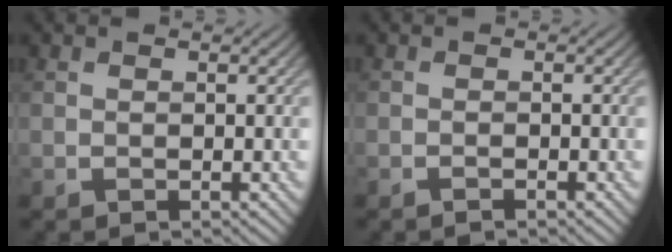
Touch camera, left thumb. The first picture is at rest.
{"total": 0.7, "force": [-0.6, 0.0, 0.4], "torque": [-0.006, 0.001, -0.012]}